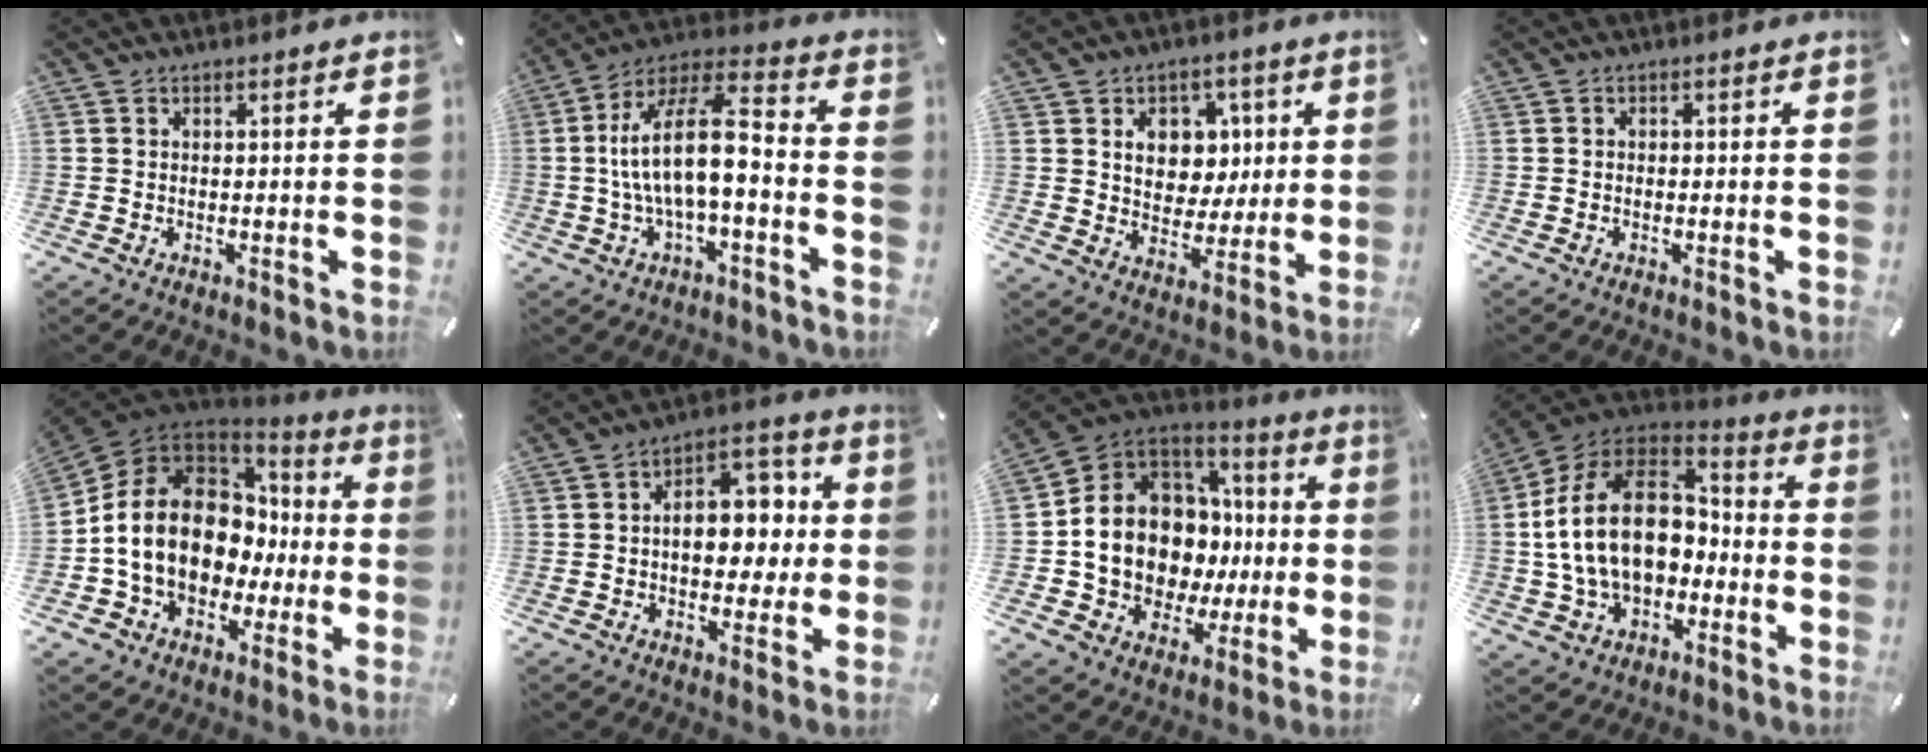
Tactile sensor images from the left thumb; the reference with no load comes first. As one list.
[{"total": 16.3, "force": [-1.3, 6.6, 14.8], "torque": [-0.275, -0.003, -0.029]}, {"total": 9.5, "force": [2.7, 8.5, 3.3], "torque": [-0.044, -0.010, 0.051]}, {"total": 0.7, "force": [-0.4, 0.4, 0.3], "torque": [-0.007, 0.002, -0.009]}, {"total": 17.0, "force": [-0.2, 13.5, 10.3], "torque": [-0.220, -0.003, -0.003]}, {"total": 12.0, "force": [0.1, 8.6, 8.3], "torque": [-0.098, 0.000, 0.002]}, {"total": 12.3, "force": [1.7, 10.6, 5.8], "torque": [-0.102, -0.065, 0.044]}, {"total": 21.1, "force": [-1.1, 15.1, 14.8], "torque": [-0.301, 0.020, -0.018]}]